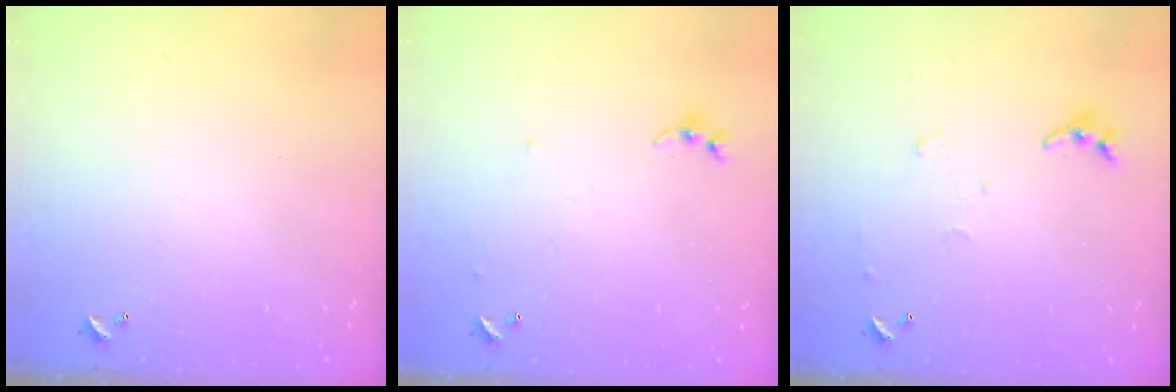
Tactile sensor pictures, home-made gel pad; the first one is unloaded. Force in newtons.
{"total": 5.1, "press": 5.0, "slide": 0.5}
{"total": 7.5, "press": 7.5, "slide": 0.6}